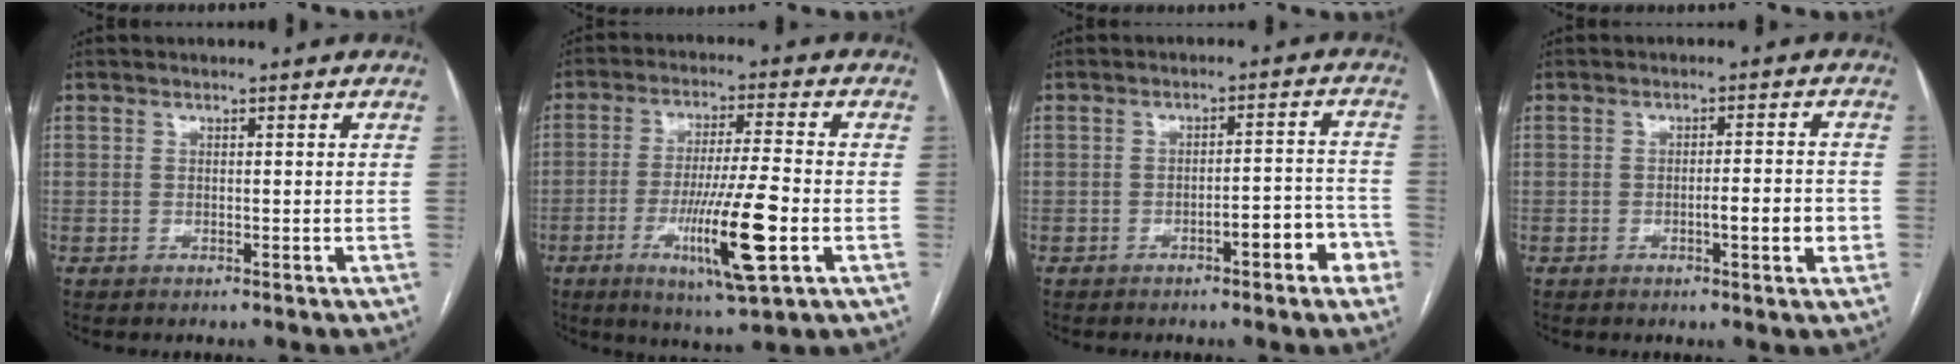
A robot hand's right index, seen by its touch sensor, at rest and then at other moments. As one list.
[{"total": 13.1, "force": [-4.2, 0.6, 12.4], "torque": [-0.227, -0.021, -0.069]}, {"total": 6.1, "force": [-3.1, 1.4, 5.0], "torque": [-0.057, 0.022, -0.040]}, {"total": 4.7, "force": [-1.3, 0.7, 4.5], "torque": [-0.066, 0.001, -0.016]}]